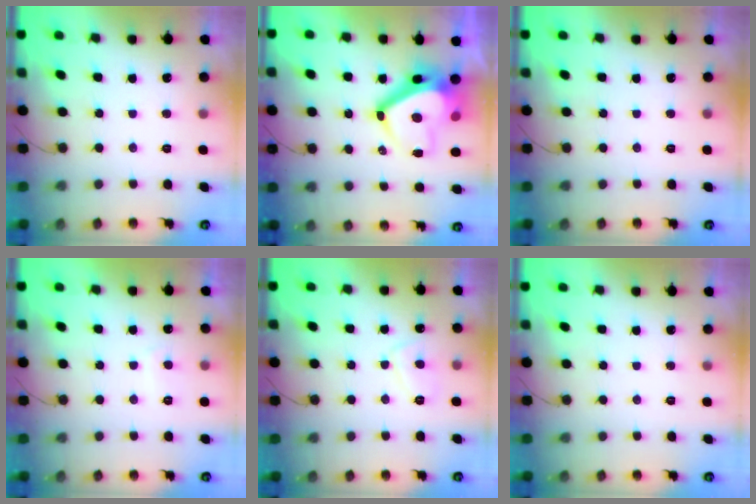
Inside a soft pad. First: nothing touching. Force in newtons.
{"total": 12.9, "press": 12.9, "slide": 1.6}
{"total": 0.0}
{"total": 1.6, "press": 1.4, "slide": 0.7}
{"total": 5.0, "press": 4.9, "slide": 0.9}
{"total": 0.0}